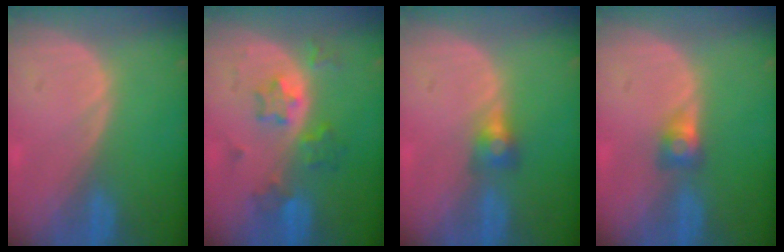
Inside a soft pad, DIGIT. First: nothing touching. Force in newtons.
{"total": 5.7, "press": 5.4, "slide": 1.8}
{"total": 2.8, "press": 2.5, "slide": 1.3}
{"total": 2.6, "press": 2.3, "slide": 1.0}